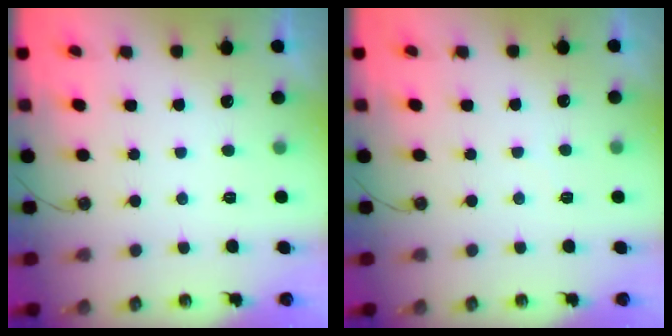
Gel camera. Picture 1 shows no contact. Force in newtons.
{"total": 2.4, "press": 2.4, "slide": 0.4}